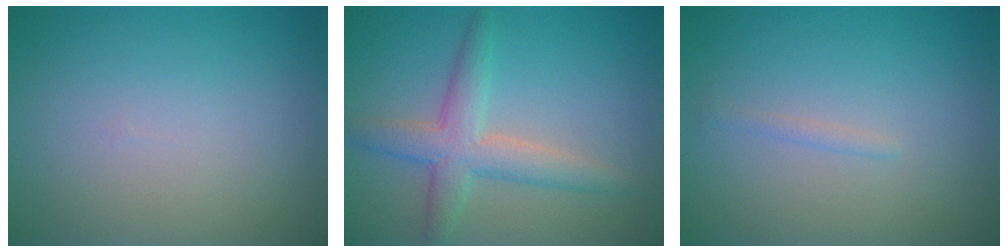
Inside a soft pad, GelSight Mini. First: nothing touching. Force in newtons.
{"total": 4.2, "press": 4.2, "slide": 0.1}
{"total": 0.6, "press": 0.6, "slide": 0.0}